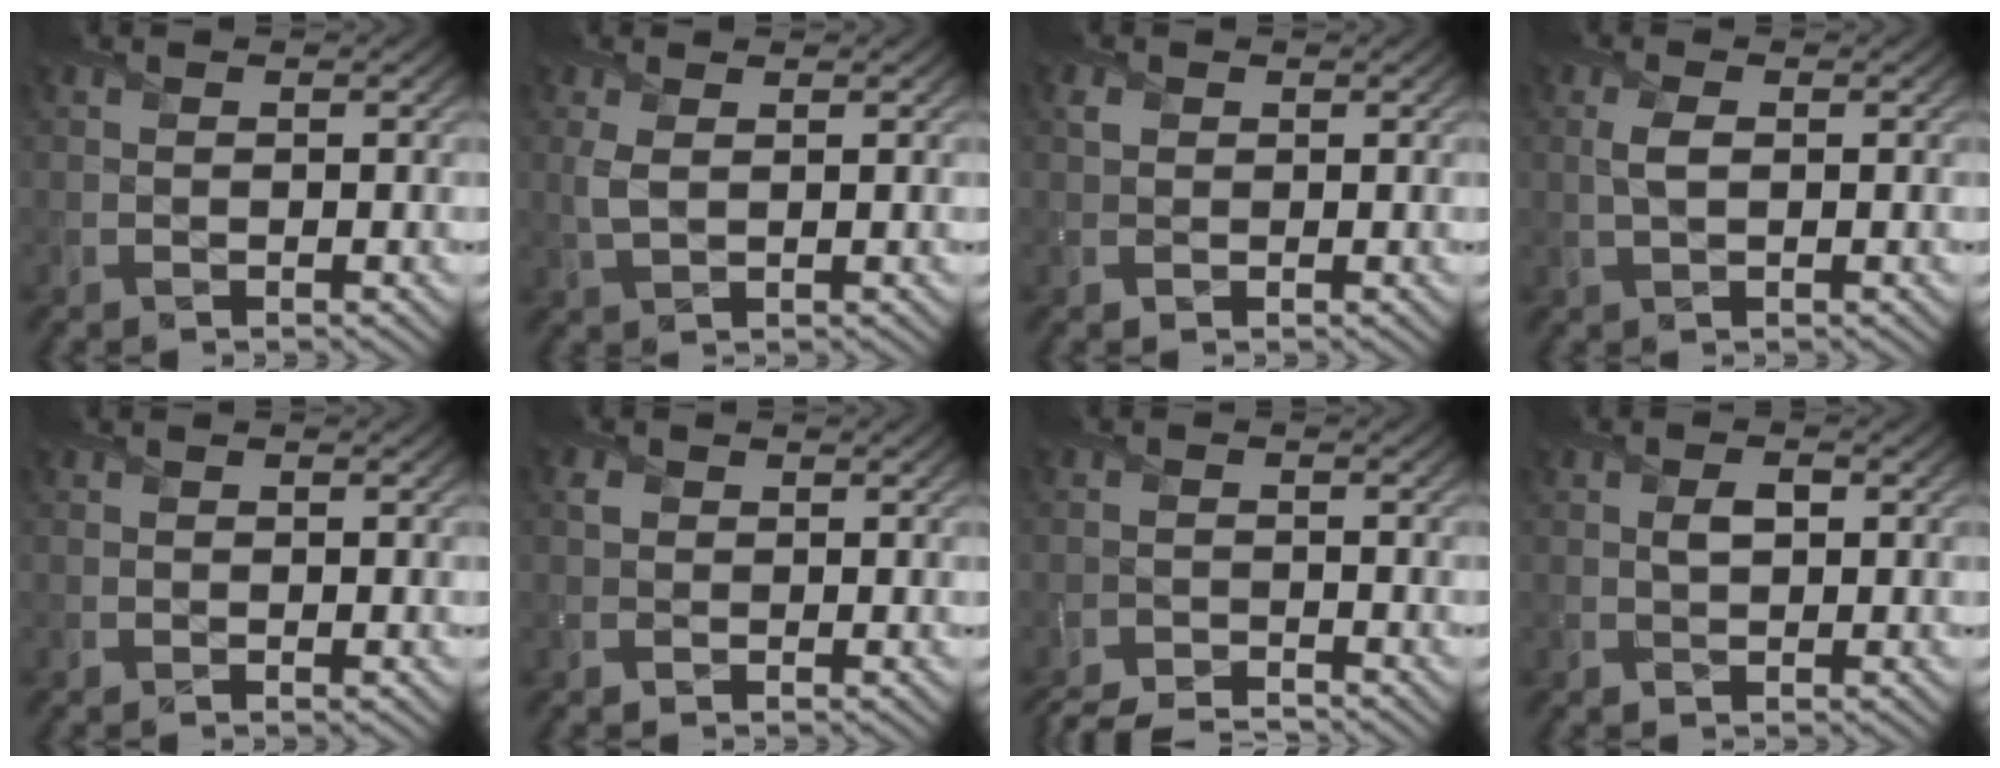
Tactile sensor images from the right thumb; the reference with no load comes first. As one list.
[{"total": 1.9, "force": [0.7, 0.8, 1.6], "torque": [-0.045, 0.000, 0.016]}, {"total": 1.1, "force": [0.6, 0.9, 0.2], "torque": [-0.002, 0.001, 0.010]}, {"total": 1.9, "force": [0.3, 0.8, 1.7], "torque": [-0.040, 0.002, 0.006]}, {"total": 0.8, "force": [-0.1, 0.6, 0.5], "torque": [-0.008, -0.004, 0.000]}, {"total": 1.1, "force": [0.4, 1.1, 0.2], "torque": [-0.001, 0.000, 0.004]}, {"total": 4.7, "force": [-4.4, 0.5, 1.5], "torque": [-0.036, -0.013, -0.085]}, {"total": 2.0, "force": [0.3, 1.3, 1.5], "torque": [-0.028, -0.001, 0.006]}]